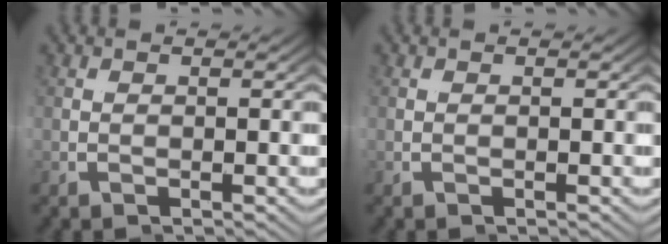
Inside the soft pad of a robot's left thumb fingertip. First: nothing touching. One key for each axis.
{"total": 0.0}